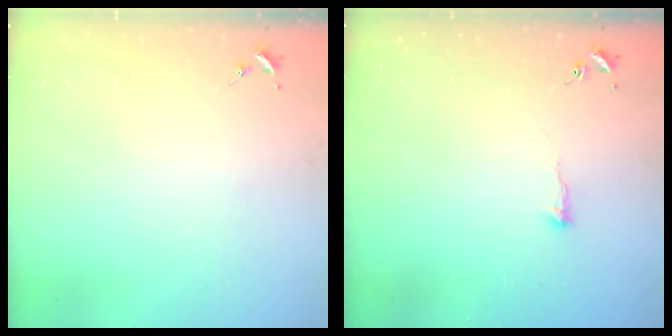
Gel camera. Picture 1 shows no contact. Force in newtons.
{"total": 4.6, "press": 4.6, "slide": 0.7}